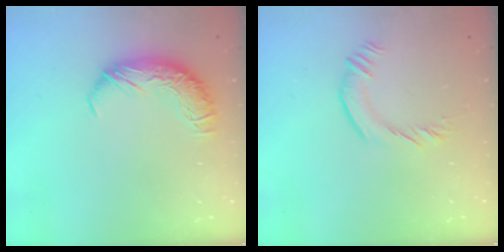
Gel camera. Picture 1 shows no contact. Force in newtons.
{"total": 2.5, "press": 2.3, "slide": 0.9}